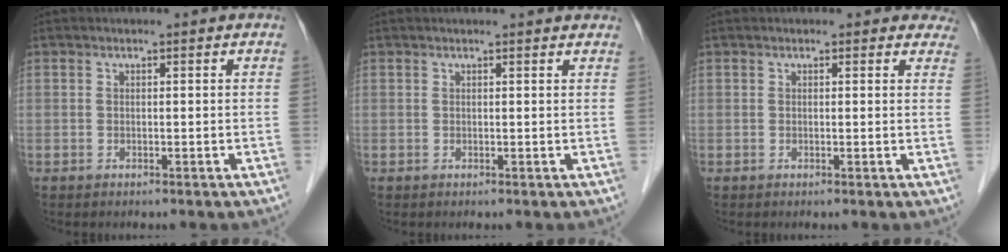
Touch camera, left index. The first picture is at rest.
{"total": 3.6, "force": [3.5, 0.3, 1.1], "torque": [-0.015, 0.011, 0.030]}
{"total": 3.2, "force": [2.8, 1.4, 0.2], "torque": [0.021, -0.008, 0.009]}